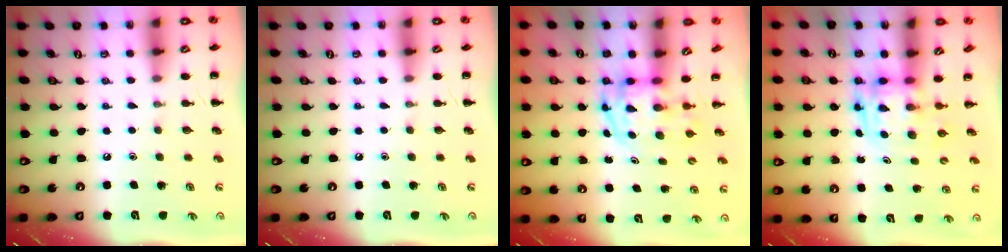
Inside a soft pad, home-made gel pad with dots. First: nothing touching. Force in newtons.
{"total": 0.0}
{"total": 3.9, "press": 3.8, "slide": 0.6}
{"total": 3.7, "press": 3.7, "slide": 0.7}